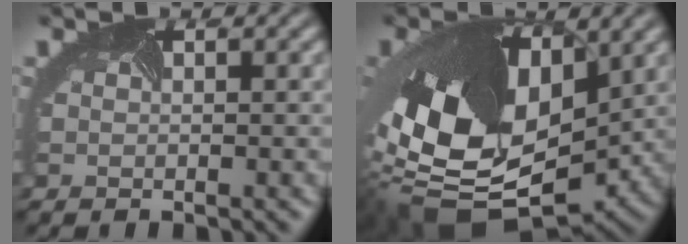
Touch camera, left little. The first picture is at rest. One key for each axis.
{"total": 15.2, "fx": -0.5, "fy": 9.9, "fz": 11.5, "tx": -0.269, "ty": -0.036, "tz": 0.006}